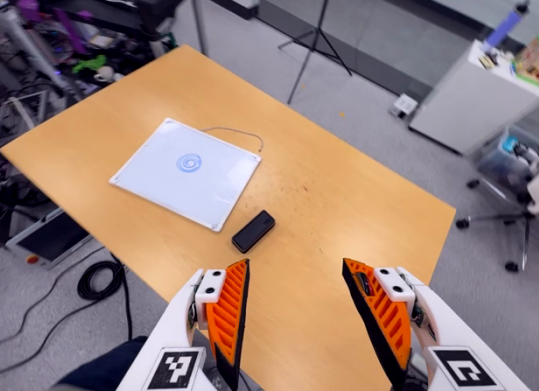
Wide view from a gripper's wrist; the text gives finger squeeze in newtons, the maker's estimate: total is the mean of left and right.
{"total": 0.0}